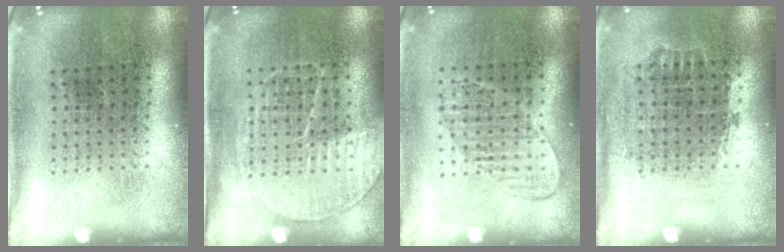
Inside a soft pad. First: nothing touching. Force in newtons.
{"total": 1.3, "press": 1.3, "slide": 0.2}
{"total": 1.2, "press": 1.1, "slide": 0.5}
{"total": 0.7, "press": 0.6, "slide": 0.3}